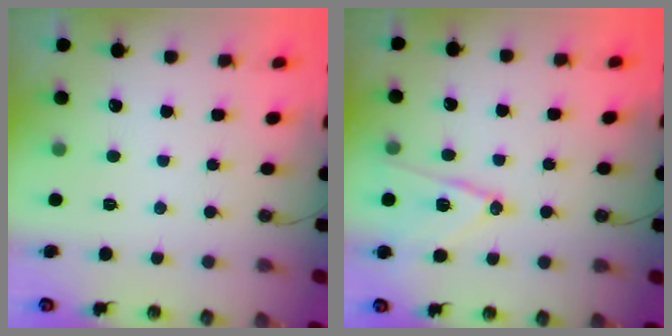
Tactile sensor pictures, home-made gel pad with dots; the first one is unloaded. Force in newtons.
{"total": 12.8, "press": 12.8, "slide": 0.5}